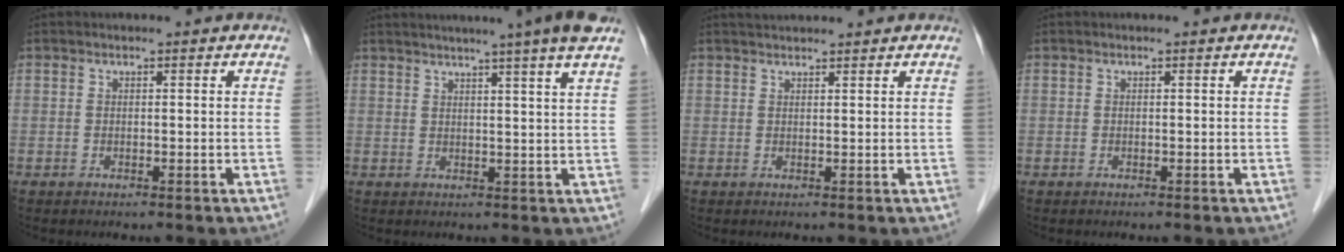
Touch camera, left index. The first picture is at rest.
{"total": 10.5, "force": [8.2, -1.7, 6.3], "torque": [-0.088, 0.009, 0.085]}
{"total": 3.0, "force": [2.9, -0.1, 0.7], "torque": [-0.009, 0.030, 0.050]}
{"total": 0.0}